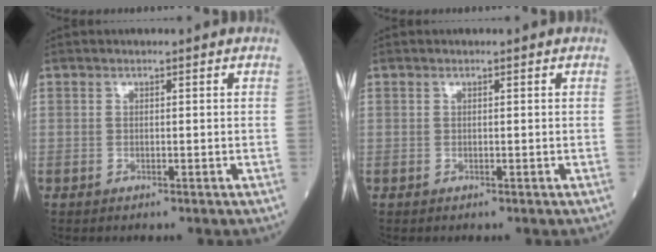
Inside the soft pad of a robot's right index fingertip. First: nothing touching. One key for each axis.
{"total": 0.0}